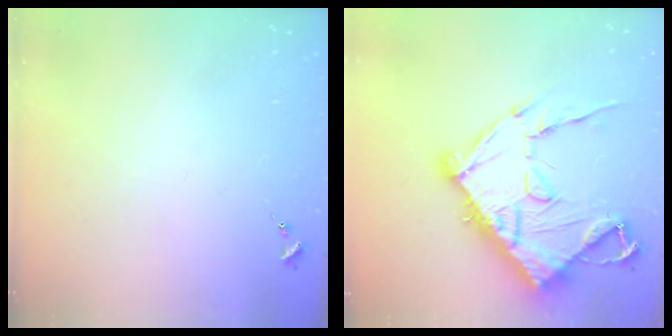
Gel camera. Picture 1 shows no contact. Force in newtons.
{"total": 20.9, "press": 20.8, "slide": 2.3}